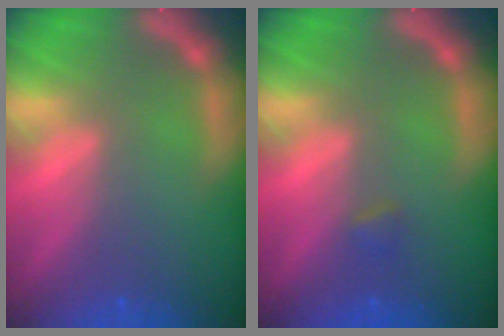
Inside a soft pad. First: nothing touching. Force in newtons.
{"total": 0.9}